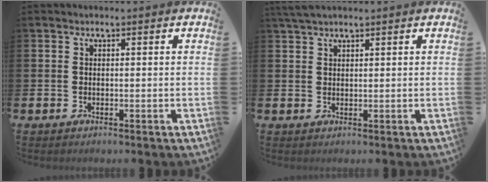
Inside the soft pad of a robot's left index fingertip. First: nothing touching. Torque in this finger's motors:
{"motor_torque": [0.07, -0.03, 0.32, 0.07]}